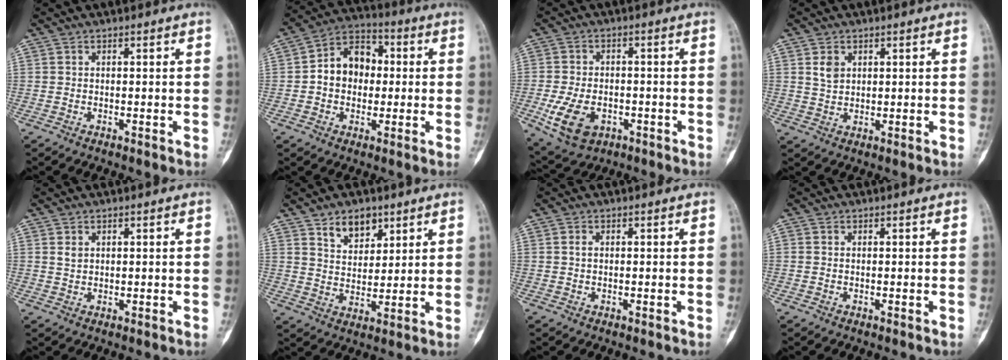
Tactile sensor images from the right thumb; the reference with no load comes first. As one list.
[{"total": 10.8, "force": [0.3, 8.3, 6.8], "torque": [-0.077, 0.031, -0.007]}, {"total": 10.2, "force": [-3.4, 6.7, 6.8], "torque": [-0.125, 0.008, -0.049]}, {"total": 3.0, "force": [1.1, 2.2, 1.6], "torque": [-0.016, -0.006, 0.024]}, {"total": 1.4, "force": [0.6, 1.0, 0.7], "torque": [-0.003, -0.004, 0.011]}, {"total": 6.9, "force": [4.4, 4.2, 3.2], "torque": [-0.024, -0.031, 0.079]}, {"total": 0.9, "force": [0.2, 0.6, 0.7], "torque": [-0.015, 0.003, 0.004]}, {"total": 0.0}]